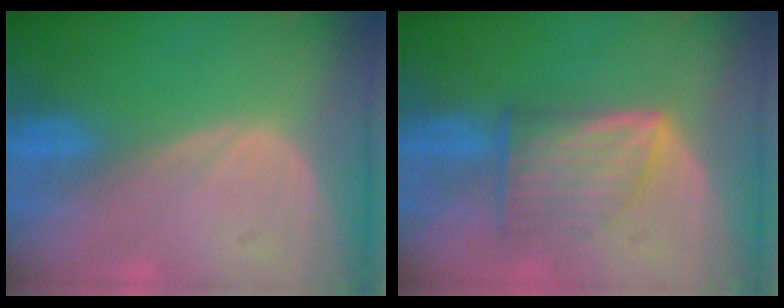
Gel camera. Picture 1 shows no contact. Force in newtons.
{"total": 7.2, "press": 6.5, "slide": 3.1}